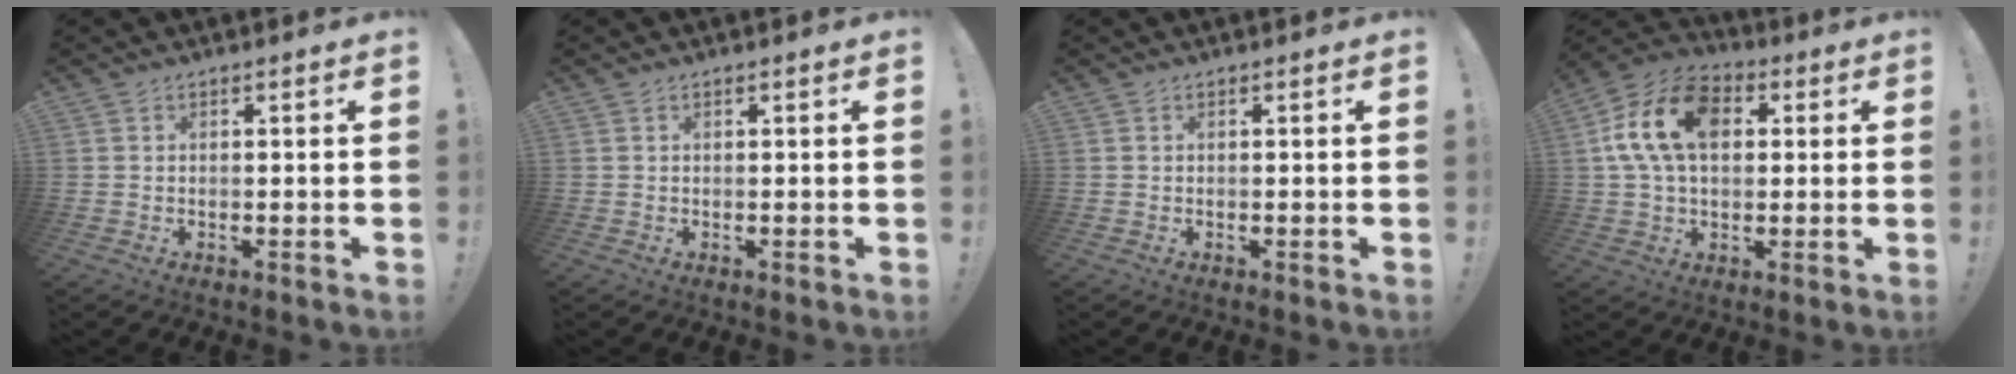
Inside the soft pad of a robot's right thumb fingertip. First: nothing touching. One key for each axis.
{"total": 0.0}
{"total": 0.0}
{"total": 17.1, "fx": 3.8, "fy": 11.3, "fz": 12.2, "tx": -0.231, "ty": 0.008, "tz": 0.070}